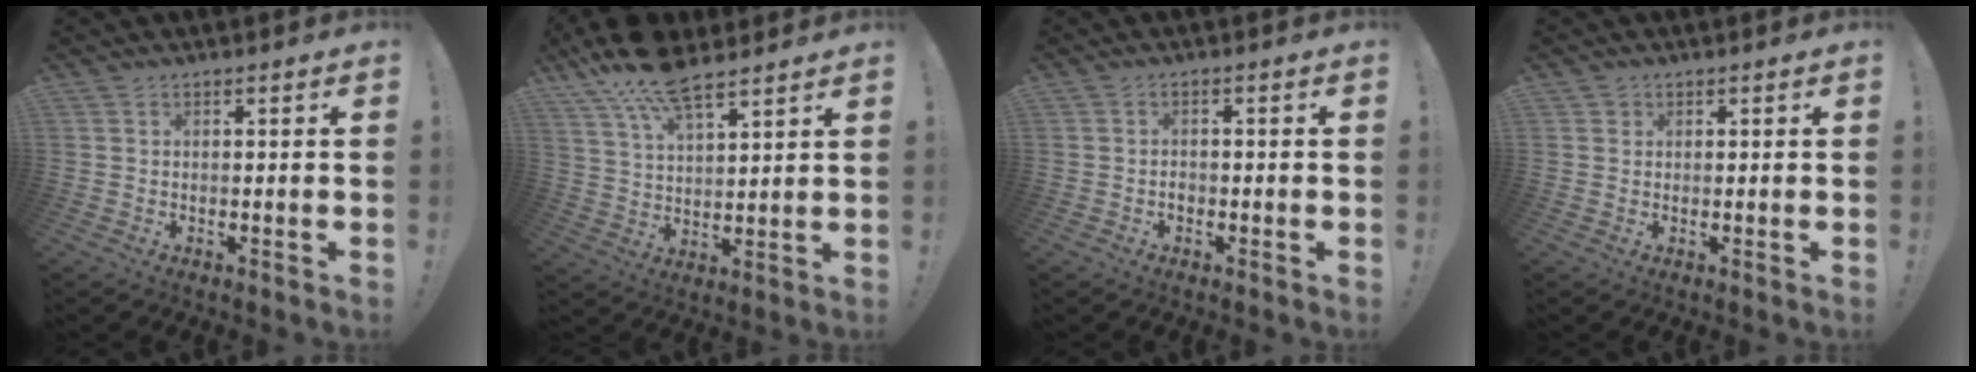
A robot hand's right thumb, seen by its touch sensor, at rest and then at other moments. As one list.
[{"total": 13.1, "force": [9.8, 4.6, 7.4], "torque": [-0.146, -0.045, 0.179]}, {"total": 1.6, "force": [-1.0, 1.0, 0.7], "torque": [-0.010, 0.002, -0.018]}, {"total": 1.4, "force": [0.8, 1.1, 0.2], "torque": [0.002, -0.002, 0.013]}]